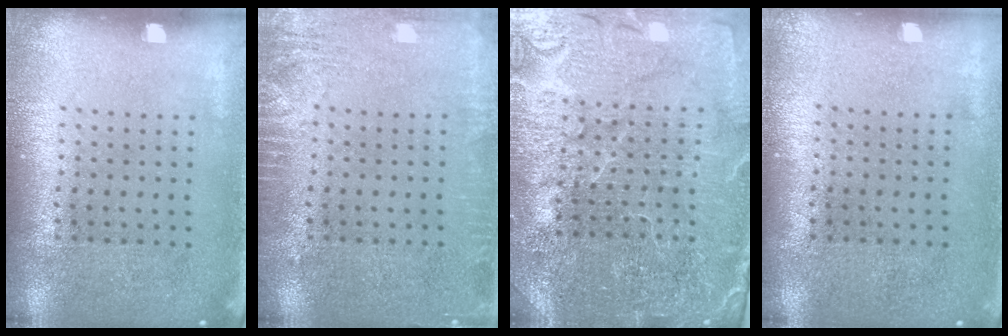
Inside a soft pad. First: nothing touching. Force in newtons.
{"total": 2.5, "press": 2.5, "slide": 0.4}
{"total": 4.5, "press": 4.3, "slide": 1.4}
{"total": 0.0}